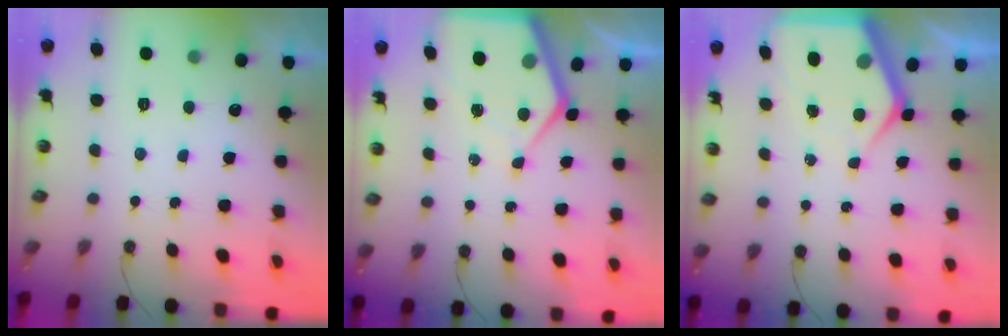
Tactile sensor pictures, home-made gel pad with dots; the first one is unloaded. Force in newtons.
{"total": 9.3, "press": 9.2, "slide": 0.7}
{"total": 8.4, "press": 8.3, "slide": 0.8}